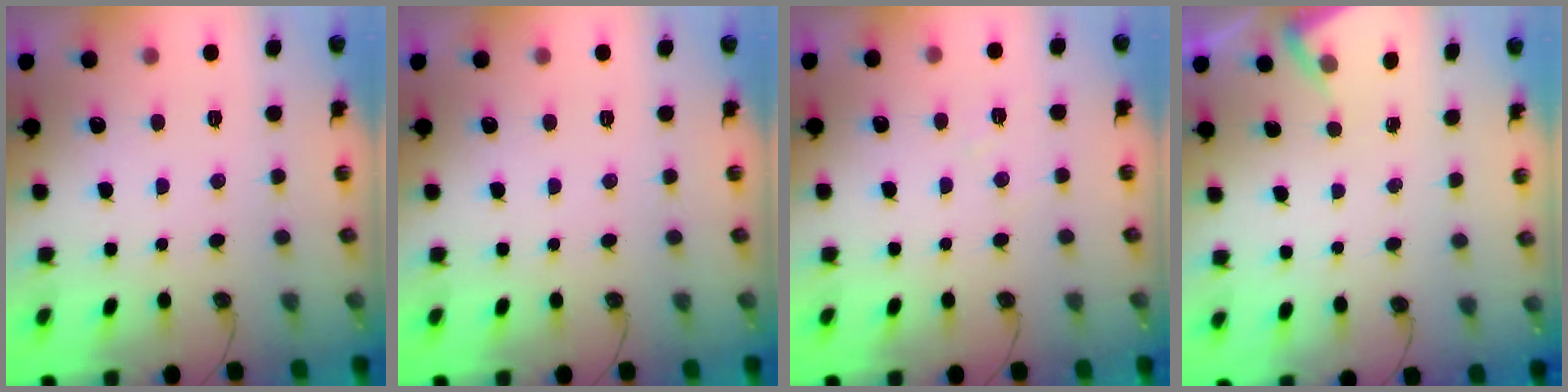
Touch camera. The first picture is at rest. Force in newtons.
{"total": 0.0}
{"total": 4.9, "press": 4.9, "slide": 0.6}
{"total": 3.0, "press": 3.0, "slide": 0.5}